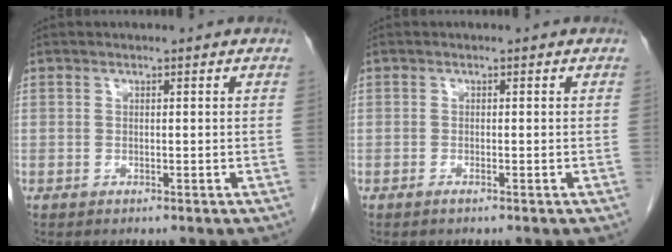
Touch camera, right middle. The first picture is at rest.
{"total": 0.7, "force": [-0.5, 0.0, 0.5], "torque": [-0.011, -0.001, -0.009]}